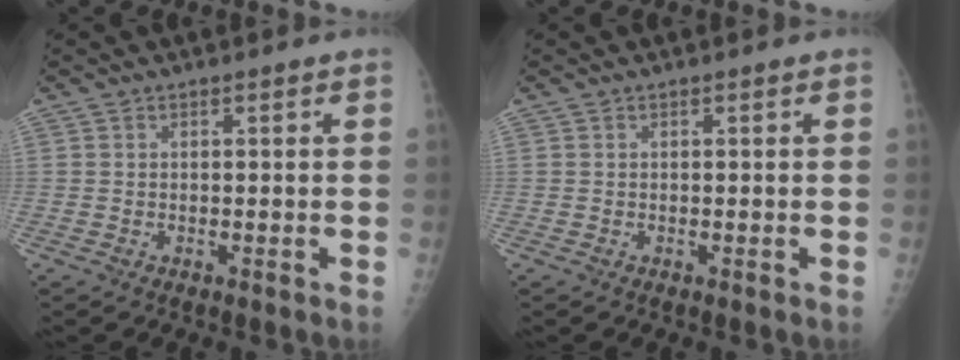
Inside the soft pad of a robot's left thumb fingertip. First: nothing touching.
{"total": 0.0}